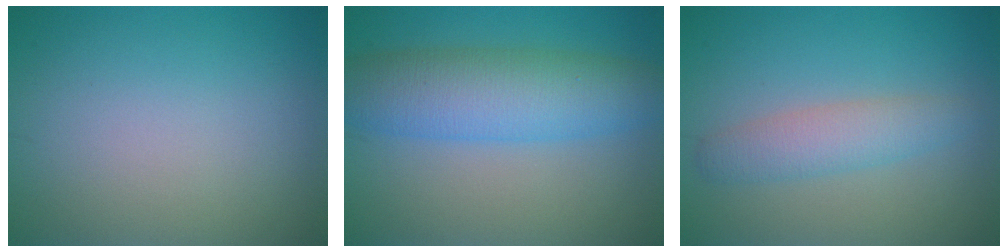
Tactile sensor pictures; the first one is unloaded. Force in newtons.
{"total": 7.3, "press": 7.3, "slide": 0.1}
{"total": 3.0, "press": 3.0, "slide": 0.1}